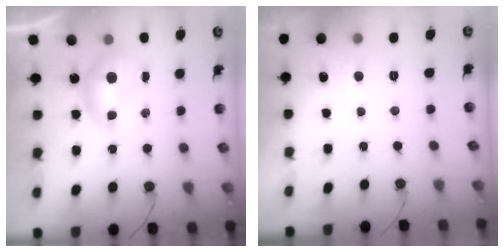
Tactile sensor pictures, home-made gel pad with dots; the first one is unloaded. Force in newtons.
{"total": 1.8, "press": 1.7, "slide": 0.6}